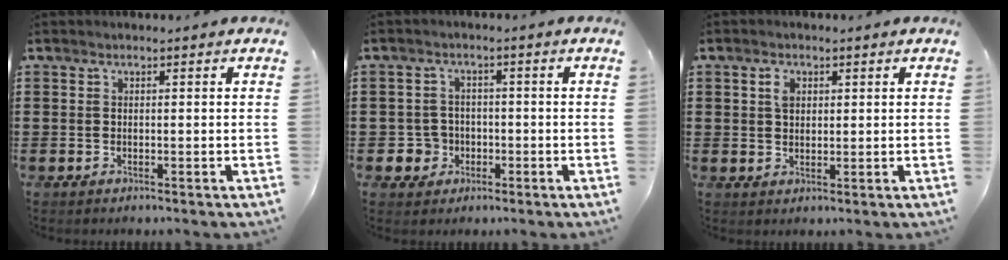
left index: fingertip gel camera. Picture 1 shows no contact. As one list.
[{"total": 3.5, "force": [-1.4, 3.1, 0.9], "torque": [-0.033, 0.003, -0.031]}, {"total": 2.3, "force": [0.8, 1.6, 1.5], "torque": [-0.026, 0.004, 0.012]}]